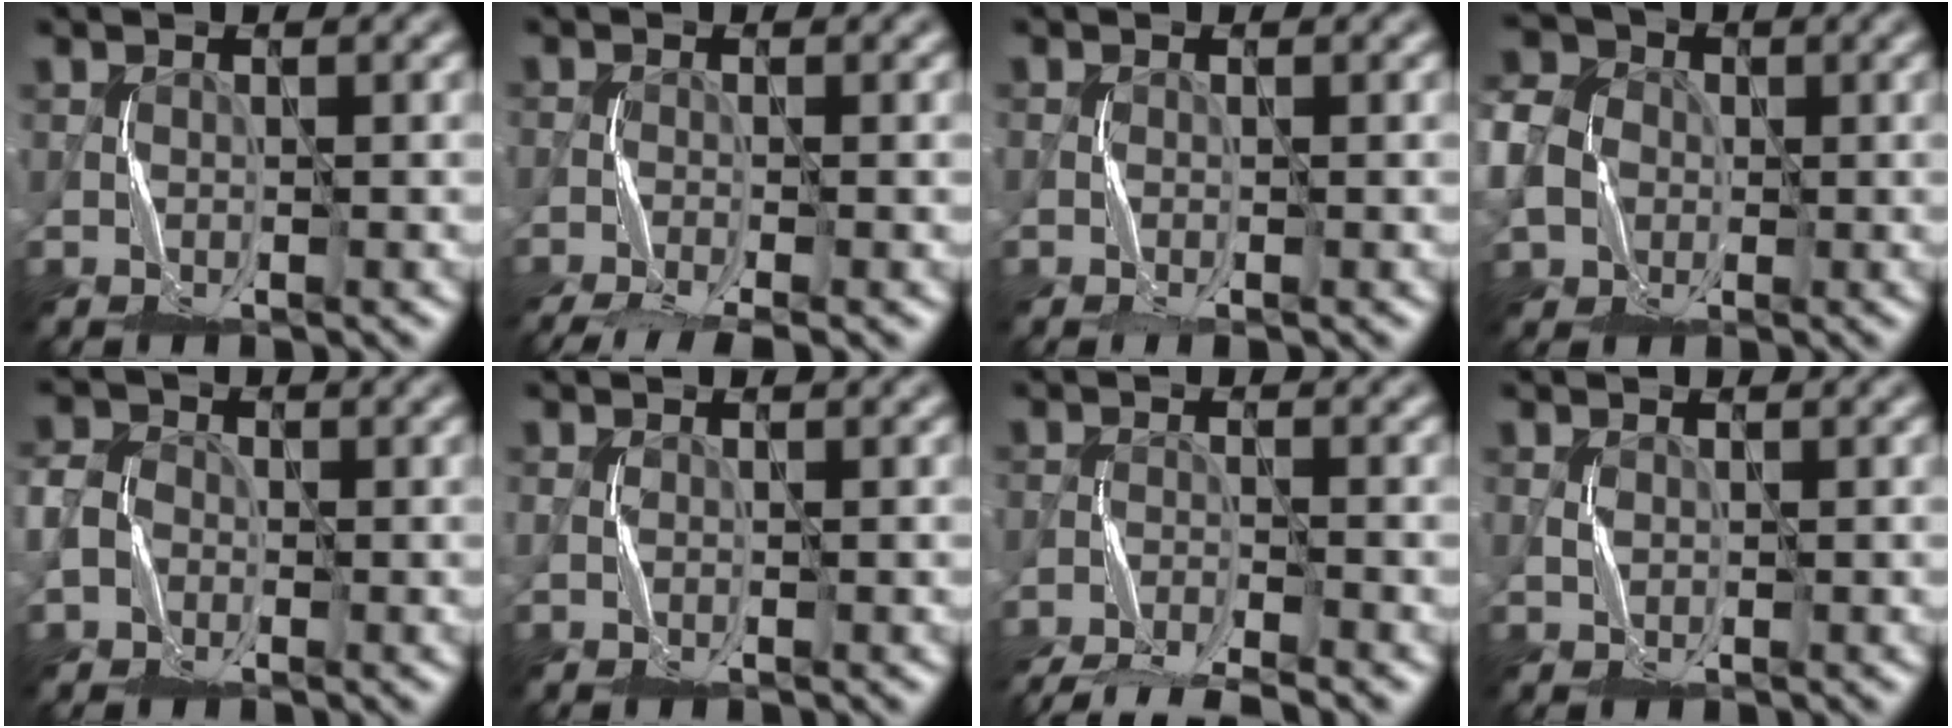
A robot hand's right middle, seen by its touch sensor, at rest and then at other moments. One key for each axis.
{"total": 5.1, "fx": -4.1, "fy": 0.6, "fz": 2.9, "tx": -0.049, "ty": -0.012, "tz": -0.082}
{"total": 0.6, "fx": -0.5, "fy": -0.1, "fz": 0.3, "tx": -0.003, "ty": -0.001, "tz": -0.011}
{"total": 6.7, "fx": -0.8, "fy": 5.9, "fz": 3.1, "tx": -0.073, "ty": 0.009, "tz": -0.033}
{"total": 3.1, "fx": -1.0, "fy": 2.7, "fz": 1.1, "tx": -0.020, "ty": 0.002, "tz": -0.023}
{"total": 0.0}
{"total": 7.8, "fx": -7.4, "fy": 0.8, "fz": 2.3, "tx": -0.042, "ty": -0.018, "tz": -0.123}
{"total": 0.0}